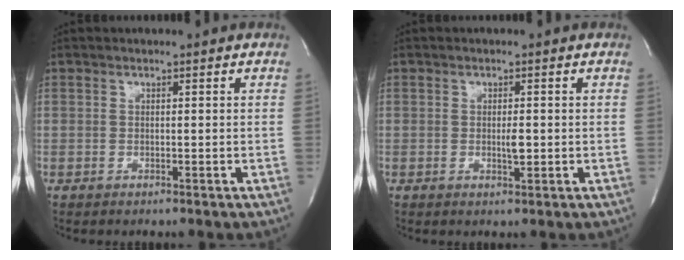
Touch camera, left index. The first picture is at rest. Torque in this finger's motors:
{"motor_torque": [0.38, -0.16, 0.04, 0.02]}